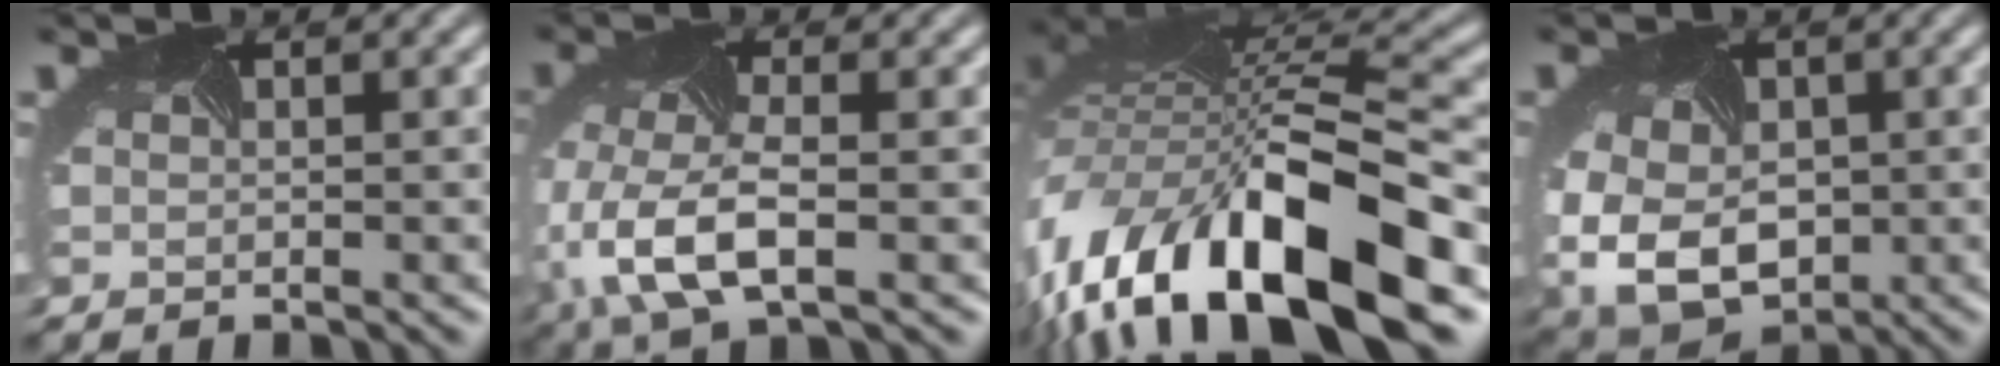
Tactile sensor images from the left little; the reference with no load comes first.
{"total": 7.2, "force": [-2.3, 3.4, 5.9], "torque": [-0.145, -0.017, -0.047]}
{"total": 17.1, "force": [-7.0, 7.0, 13.9], "torque": [-0.250, 0.005, -0.125]}
{"total": 10.2, "force": [-1.7, 7.6, 6.5], "torque": [-0.139, -0.038, -0.008]}